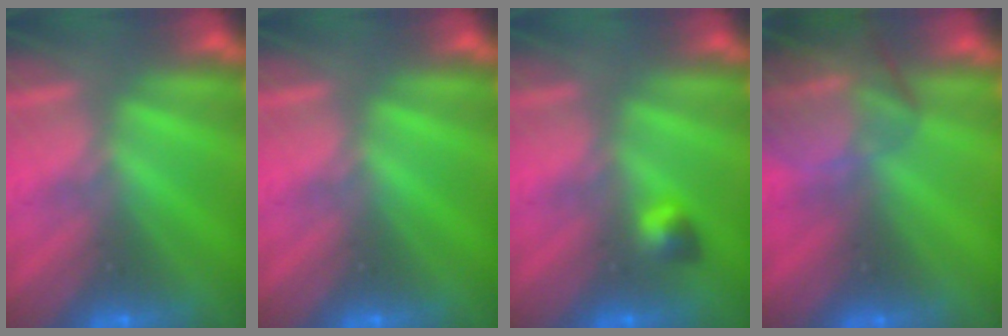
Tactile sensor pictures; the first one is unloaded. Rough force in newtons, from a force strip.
{"total": 0.0}
{"total": 2.7}
{"total": 8.6}